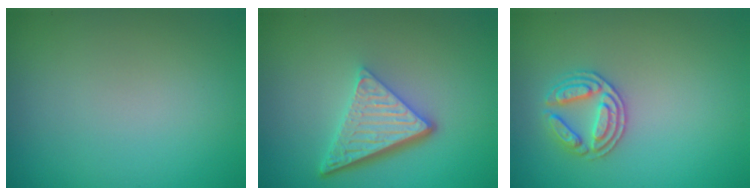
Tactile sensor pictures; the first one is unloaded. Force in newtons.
{"total": 5.1, "press": 3.5, "slide": 3.7}
{"total": 2.8, "press": 2.7, "slide": 0.6}